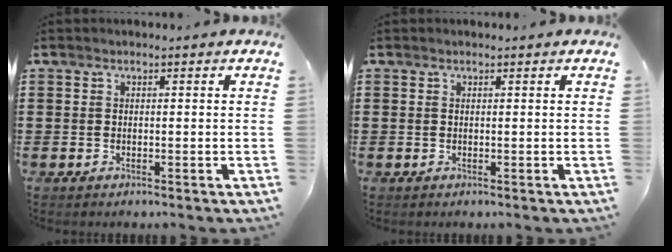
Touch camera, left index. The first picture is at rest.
{"total": 0.0}